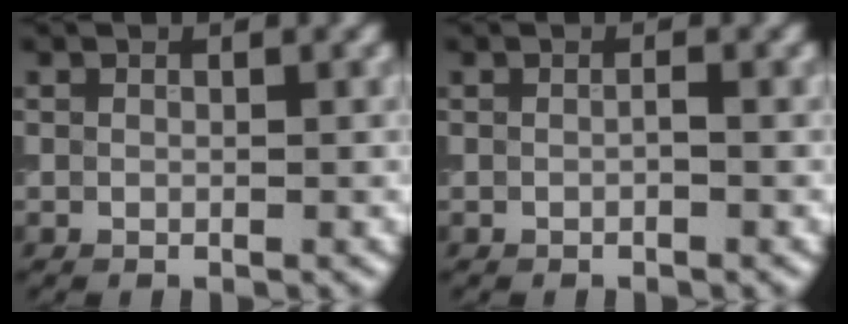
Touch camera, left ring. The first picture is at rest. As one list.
[{"total": 0.0}]